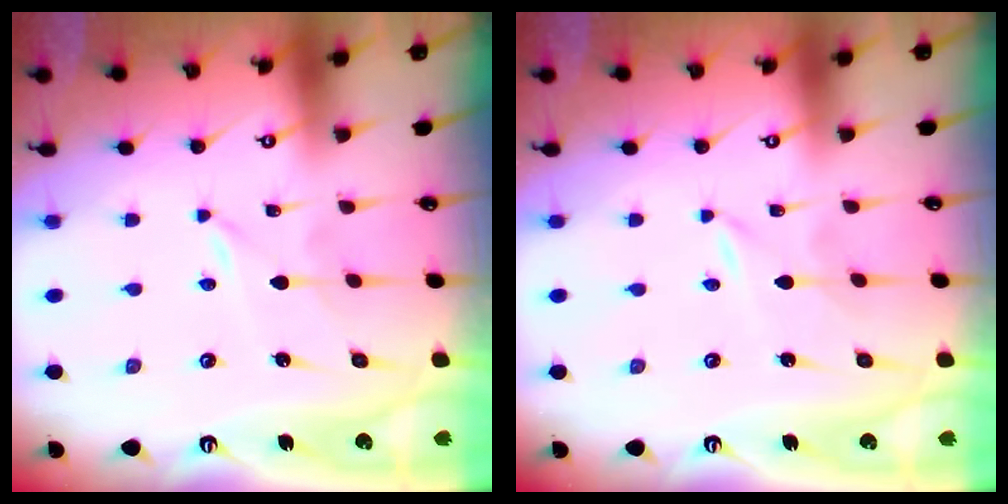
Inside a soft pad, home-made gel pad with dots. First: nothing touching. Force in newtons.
{"total": 0.0}